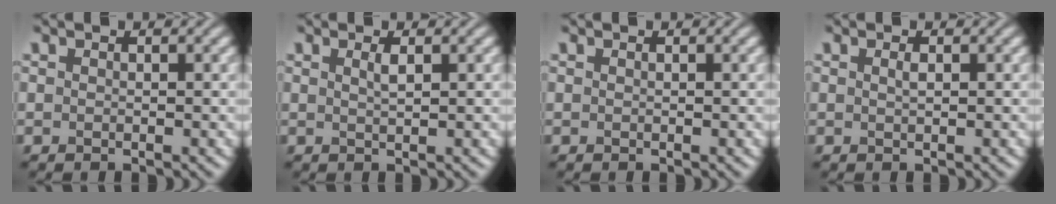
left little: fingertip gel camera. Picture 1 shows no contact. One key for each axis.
{"total": 1.0, "fx": 0.5, "fy": 0.2, "fz": 0.9, "tx": -0.014, "ty": 0.003, "tz": 0.008}
{"total": 0.0}
{"total": 0.7, "fx": 0.2, "fy": 0.2, "fz": 0.6, "tx": -0.013, "ty": 0.003, "tz": 0.005}